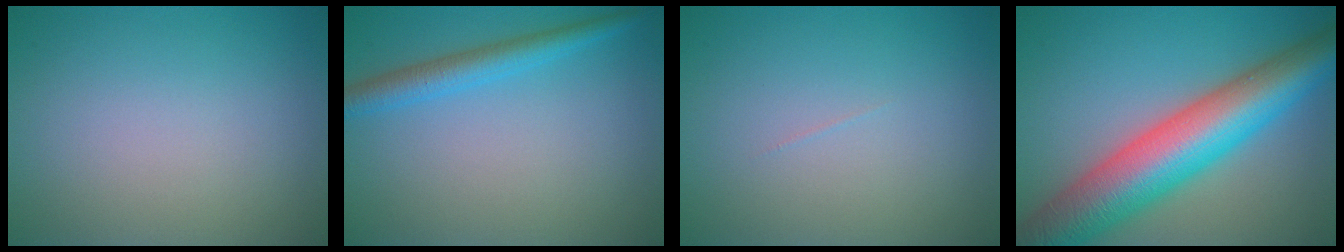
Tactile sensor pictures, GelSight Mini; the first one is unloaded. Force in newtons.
{"total": 3.0, "press": 3.0, "slide": 0.0}
{"total": 0.0}
{"total": 11.7, "press": 11.7, "slide": 0.5}